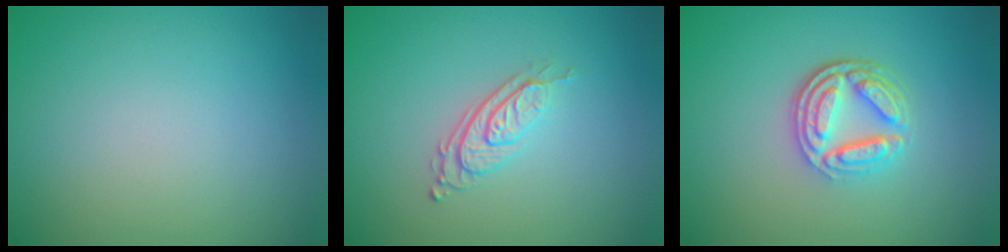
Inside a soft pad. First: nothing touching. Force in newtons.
{"total": 2.8, "press": 2.0, "slide": 2.1}
{"total": 4.3, "press": 3.4, "slide": 2.7}